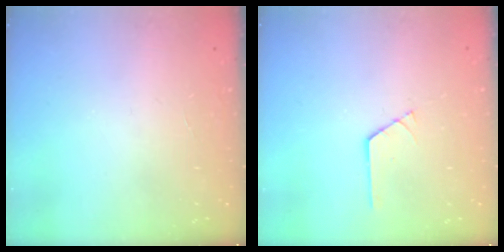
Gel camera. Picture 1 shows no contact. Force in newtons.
{"total": 1.0, "press": 1.0, "slide": 0.1}